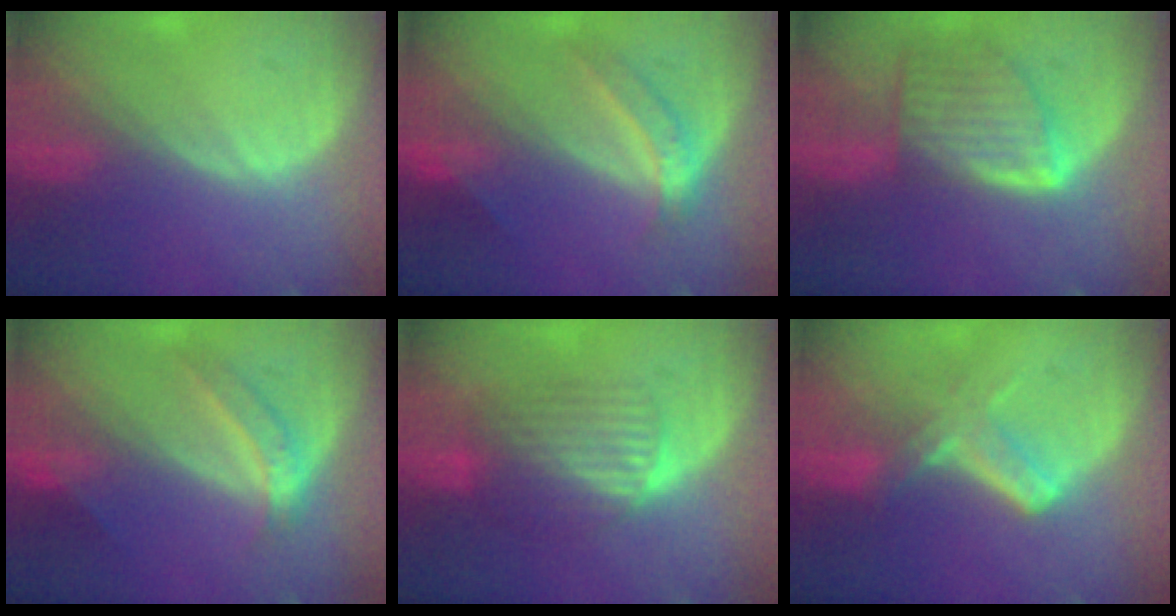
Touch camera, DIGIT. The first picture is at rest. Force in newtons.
{"total": 5.6, "press": 4.8, "slide": 2.9}
{"total": 8.0, "press": 7.1, "slide": 3.6}
{"total": 5.6, "press": 4.8, "slide": 2.9}
{"total": 6.4, "press": 6.3, "slide": 1.1}
{"total": 5.8, "press": 5.2, "slide": 2.5}